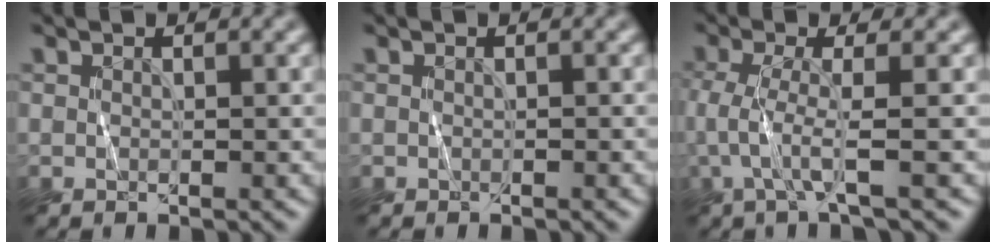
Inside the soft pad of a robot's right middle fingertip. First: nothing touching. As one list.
[{"total": 1.1, "force": [-0.4, -0.7, -0.7], "torque": [0.009, 0.001, -0.006]}, {"total": 2.5, "force": [-1.0, -0.4, 2.3], "torque": [-0.058, 0.000, -0.021]}]